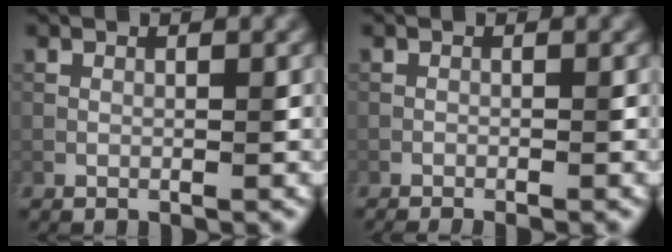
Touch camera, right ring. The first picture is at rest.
{"total": 1.1, "force": [-0.8, 0.2, 0.8], "torque": [-0.011, 0.001, -0.013]}